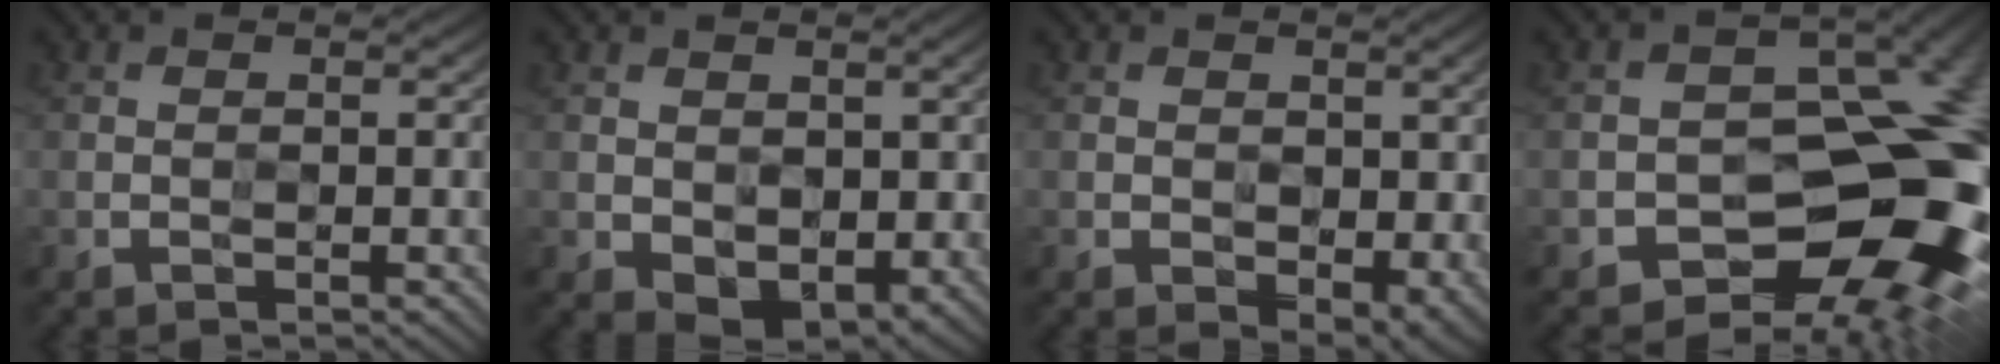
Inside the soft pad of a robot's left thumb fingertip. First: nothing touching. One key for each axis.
{"total": 4.2, "fx": 0.7, "fy": 3.1, "fz": 2.7, "tx": -0.059, "ty": -0.015, "tz": 0.018}
{"total": 3.8, "fx": 0.1, "fy": 2.7, "fz": 2.6, "tx": -0.044, "ty": -0.018, "tz": 0.004}
{"total": 14.9, "fx": -4.1, "fy": 9.7, "fz": 10.5, "tx": -0.100, "ty": -0.017, "tz": -0.056}